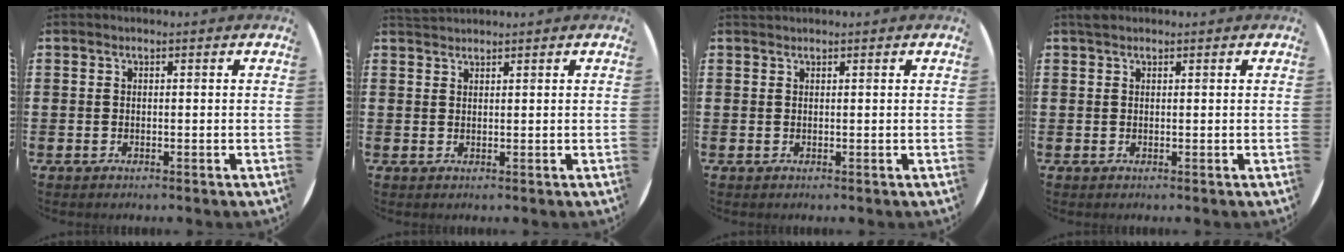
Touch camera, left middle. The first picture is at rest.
{"total": 1.2, "force": [1.2, 0.2, -0.1], "torque": [0.001, 0.001, 0.024]}
{"total": 0.0}
{"total": 0.9, "force": [0.7, 0.4, 0.1], "torque": [0.003, 0.001, 0.013]}